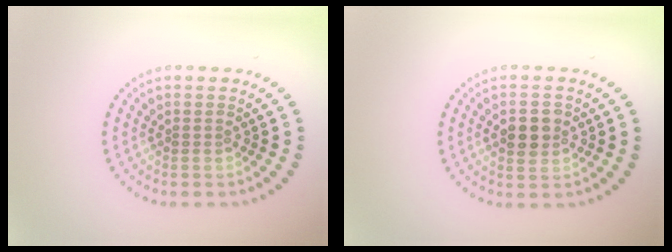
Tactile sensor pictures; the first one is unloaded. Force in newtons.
{"total": 3.0, "press": 3.0, "slide": 0.1}